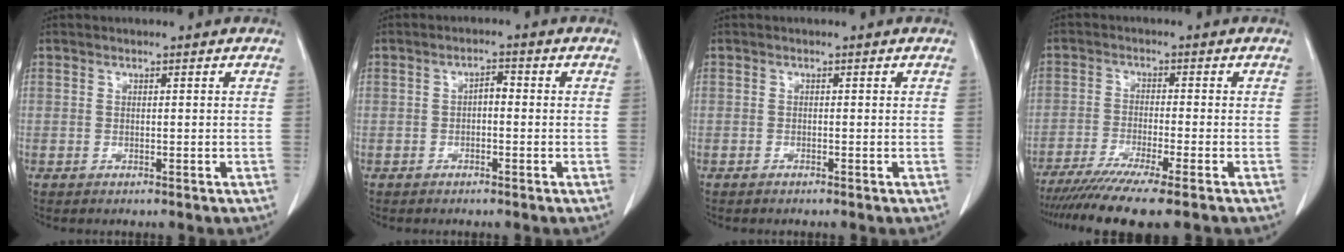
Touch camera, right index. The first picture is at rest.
{"total": 2.3, "force": [-0.4, 0.9, 2.1], "torque": [-0.032, 0.011, -0.007]}
{"total": 0.0}
{"total": 10.6, "force": [-8.5, -0.6, 6.3], "torque": [-0.089, -0.025, -0.134]}